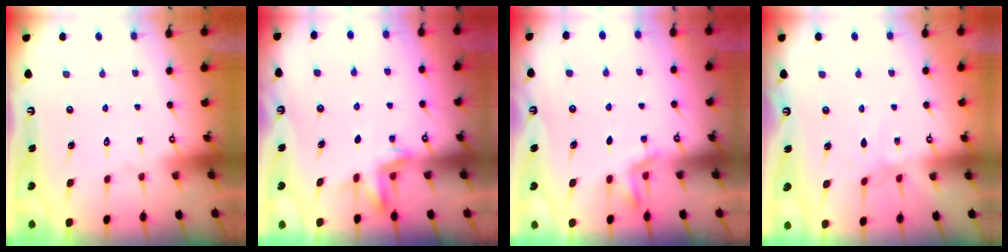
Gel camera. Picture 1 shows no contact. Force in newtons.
{"total": 3.1, "press": 3.0, "slide": 0.4}
{"total": 2.9, "press": 2.6, "slide": 1.1}
{"total": 1.8, "press": 1.8, "slide": 0.3}